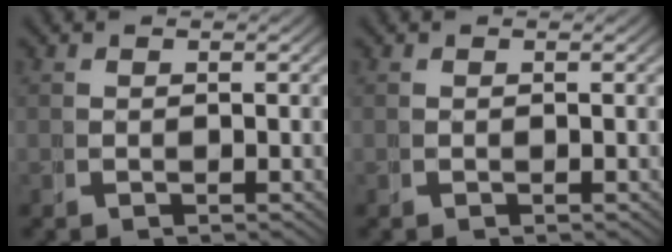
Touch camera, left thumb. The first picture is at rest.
{"total": 0.0}